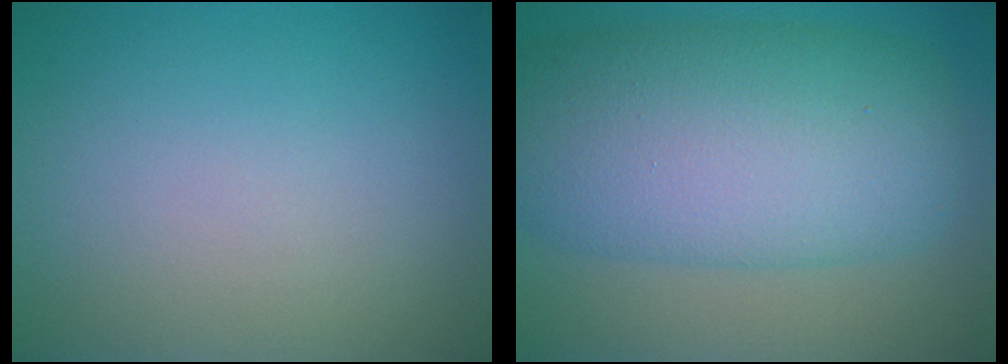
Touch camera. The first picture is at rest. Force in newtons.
{"total": 11.8, "press": 11.8, "slide": 0.2}